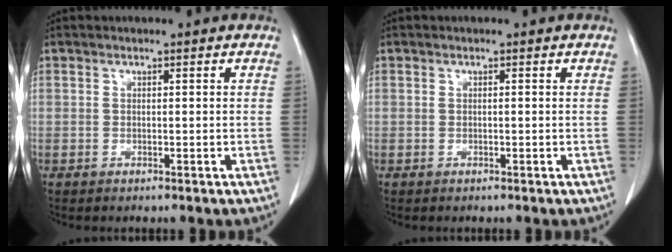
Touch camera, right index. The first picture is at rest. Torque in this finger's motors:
{"motor_torque": [-0.05, -0.04, 0.06, -0.01]}